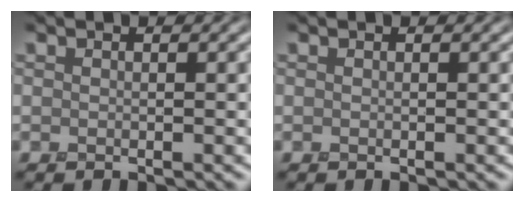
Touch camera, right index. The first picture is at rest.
{"total": 0.0}